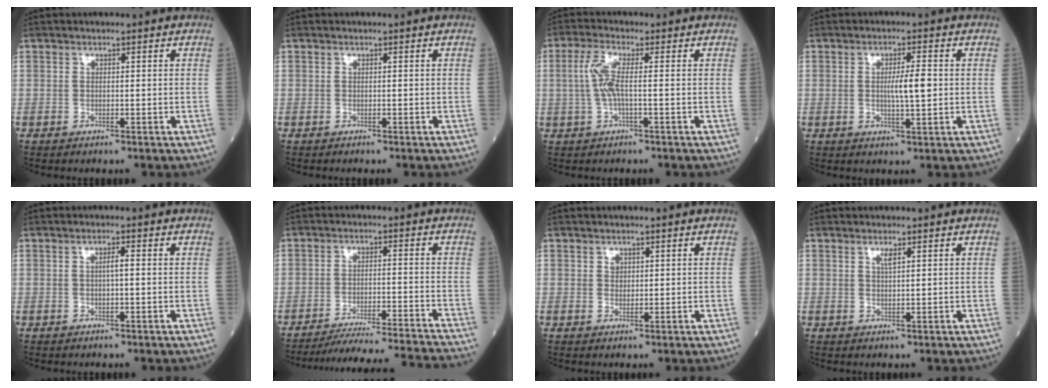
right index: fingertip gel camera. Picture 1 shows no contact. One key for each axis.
{"total": 0.0}
{"total": 4.4, "fx": -0.1, "fy": 0.5, "fz": 4.4, "tx": -0.104, "ty": 0.007, "tz": -0.005}
{"total": 4.2, "fx": 0.1, "fy": 0.4, "fz": 4.2, "tx": -0.072, "ty": 0.000, "tz": 0.002}
{"total": 1.4, "fx": 0.1, "fy": 0.1, "fz": 1.4, "tx": -0.026, "ty": 0.003, "tz": 0.000}
{"total": 17.3, "fx": -16.3, "fy": -2.1, "fz": 5.4, "tx": -0.076, "ty": -0.037, "tz": -0.236}
{"total": 1.1, "fx": 0.5, "fy": 0.9, "fz": 0.4, "tx": -0.002, "ty": -0.001, "tz": 0.006}
{"total": 1.4, "fx": 0.8, "fy": 0.1, "fz": 1.1, "tx": -0.025, "ty": -0.002, "tz": 0.014}